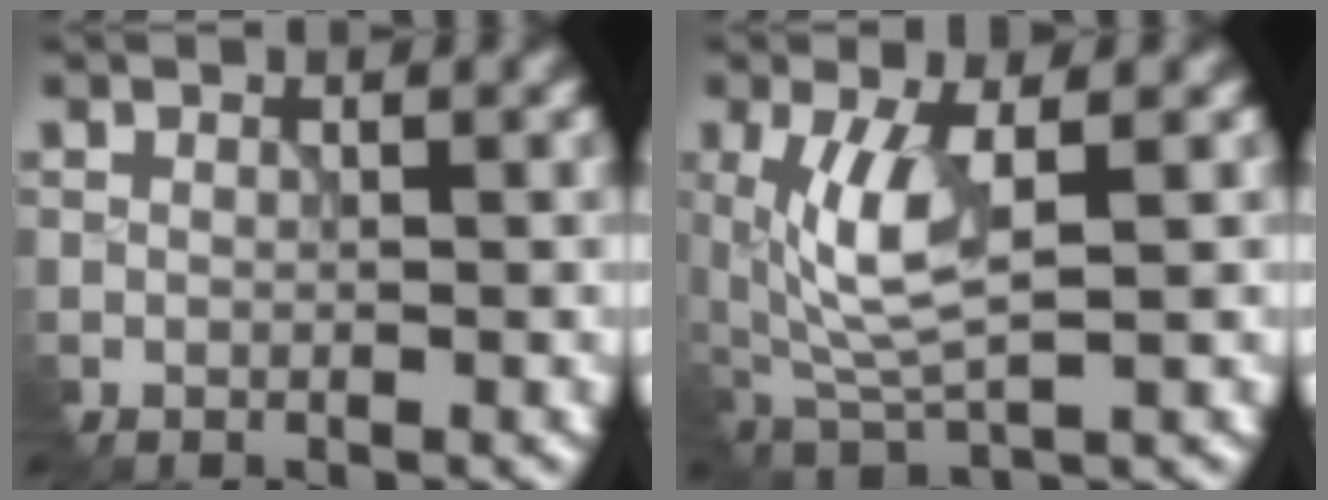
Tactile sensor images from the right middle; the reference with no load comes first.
{"total": 5.5, "force": [0.5, 2.0, 5.1], "torque": [-0.121, -0.006, 0.018]}